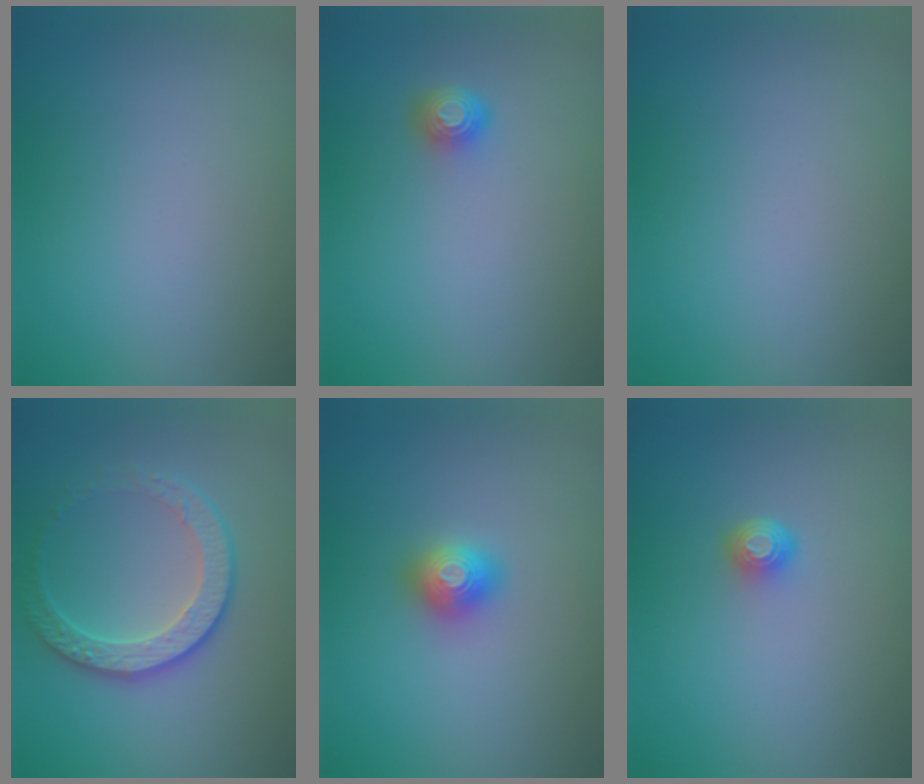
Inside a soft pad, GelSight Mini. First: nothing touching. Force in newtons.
{"total": 1.6, "press": 1.3, "slide": 0.9}
{"total": 0.0}
{"total": 3.9, "press": 3.4, "slide": 1.7}
{"total": 2.0, "press": 2.0, "slide": 0.2}
{"total": 1.4, "press": 1.1, "slide": 1.0}